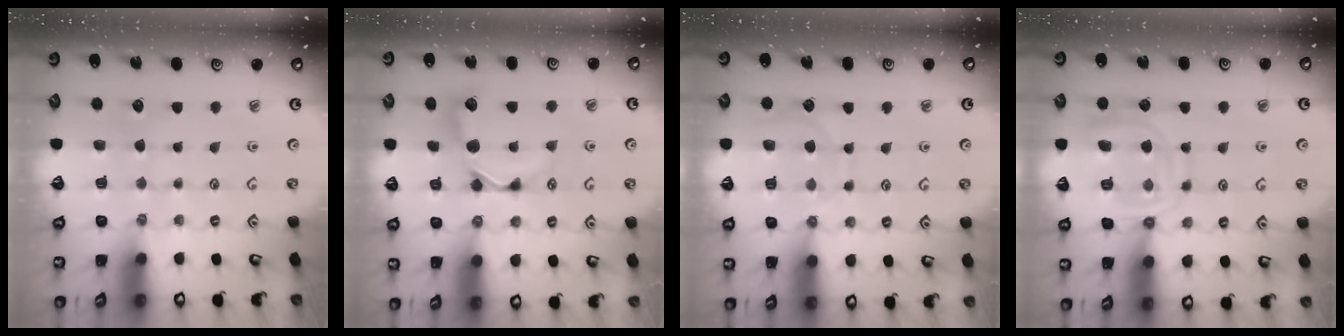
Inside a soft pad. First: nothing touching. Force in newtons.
{"total": 8.9, "press": 8.9, "slide": 0.9}
{"total": 8.3, "press": 8.2, "slide": 0.8}
{"total": 11.9, "press": 11.9, "slide": 0.7}